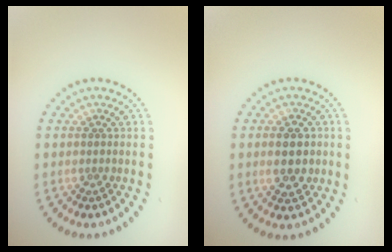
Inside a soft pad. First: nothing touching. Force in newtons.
{"total": 4.0, "press": 4.0, "slide": 0.1}